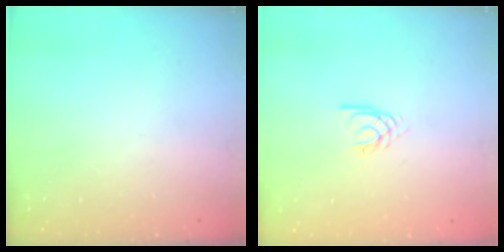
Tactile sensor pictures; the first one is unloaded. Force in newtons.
{"total": 2.3, "press": 2.3, "slide": 0.2}